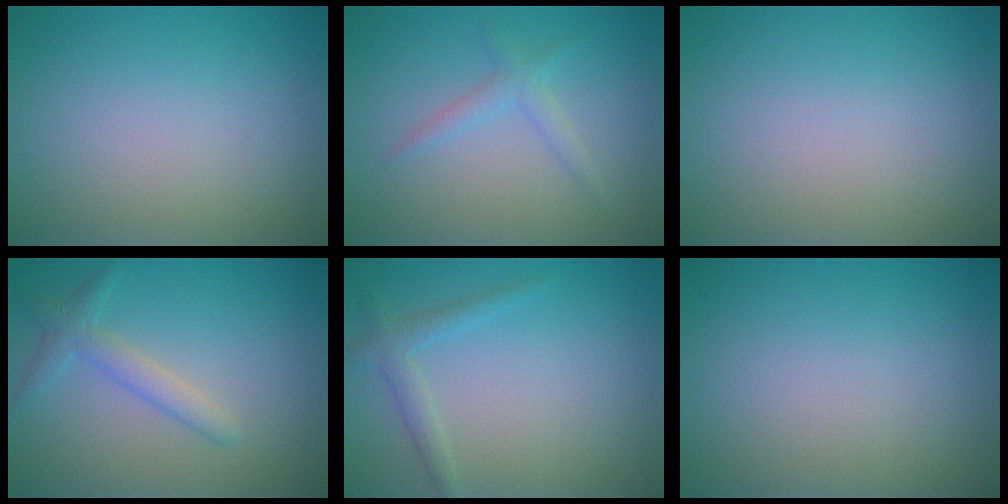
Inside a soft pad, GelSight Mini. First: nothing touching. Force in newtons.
{"total": 1.6, "press": 1.6, "slide": 0.1}
{"total": 0.0}
{"total": 2.3, "press": 2.3, "slide": 0.1}
{"total": 1.8, "press": 1.8, "slide": 0.1}
{"total": 0.0}